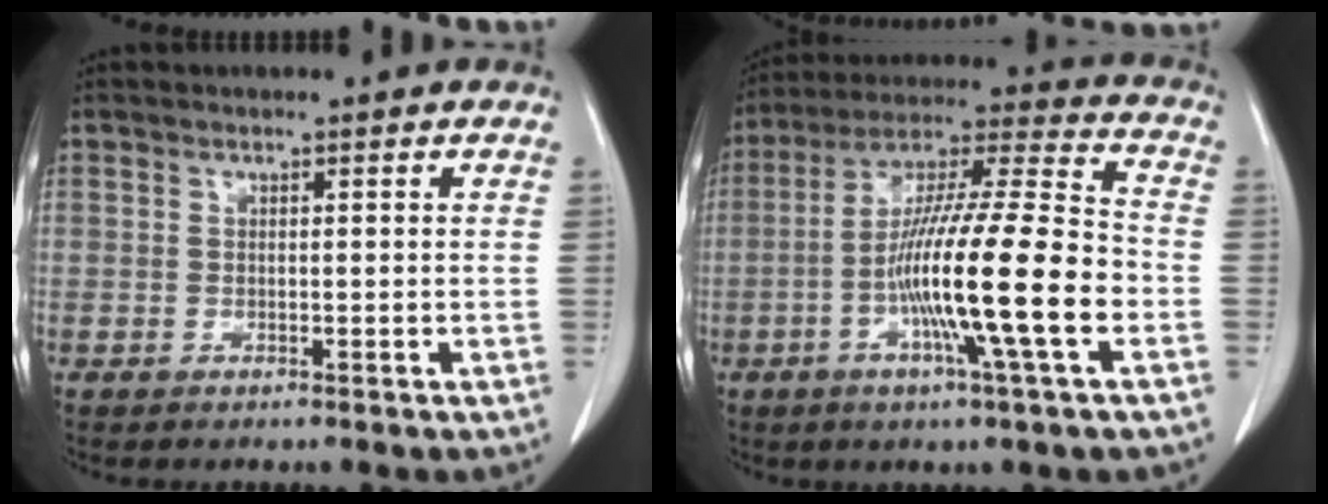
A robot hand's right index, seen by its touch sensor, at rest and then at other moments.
{"total": 18.9, "force": [-5.1, 0.2, 18.2], "torque": [-0.324, -0.007, -0.096]}